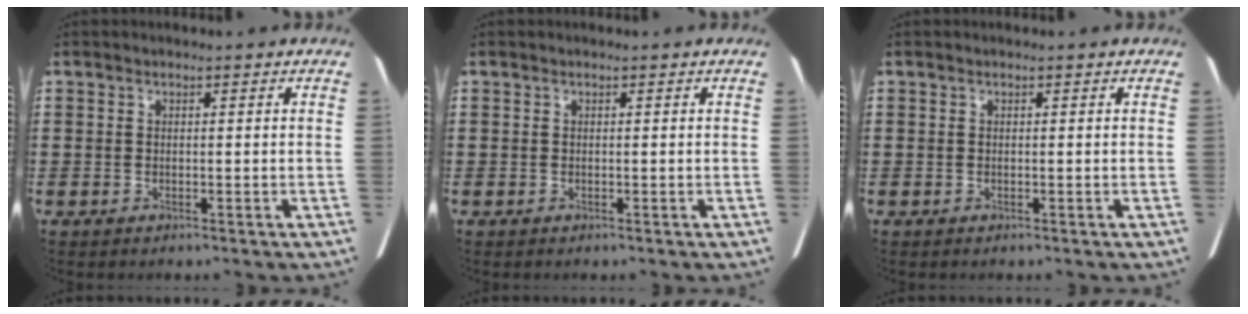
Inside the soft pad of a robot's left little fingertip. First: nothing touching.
{"total": 0.0}
{"total": 0.0}